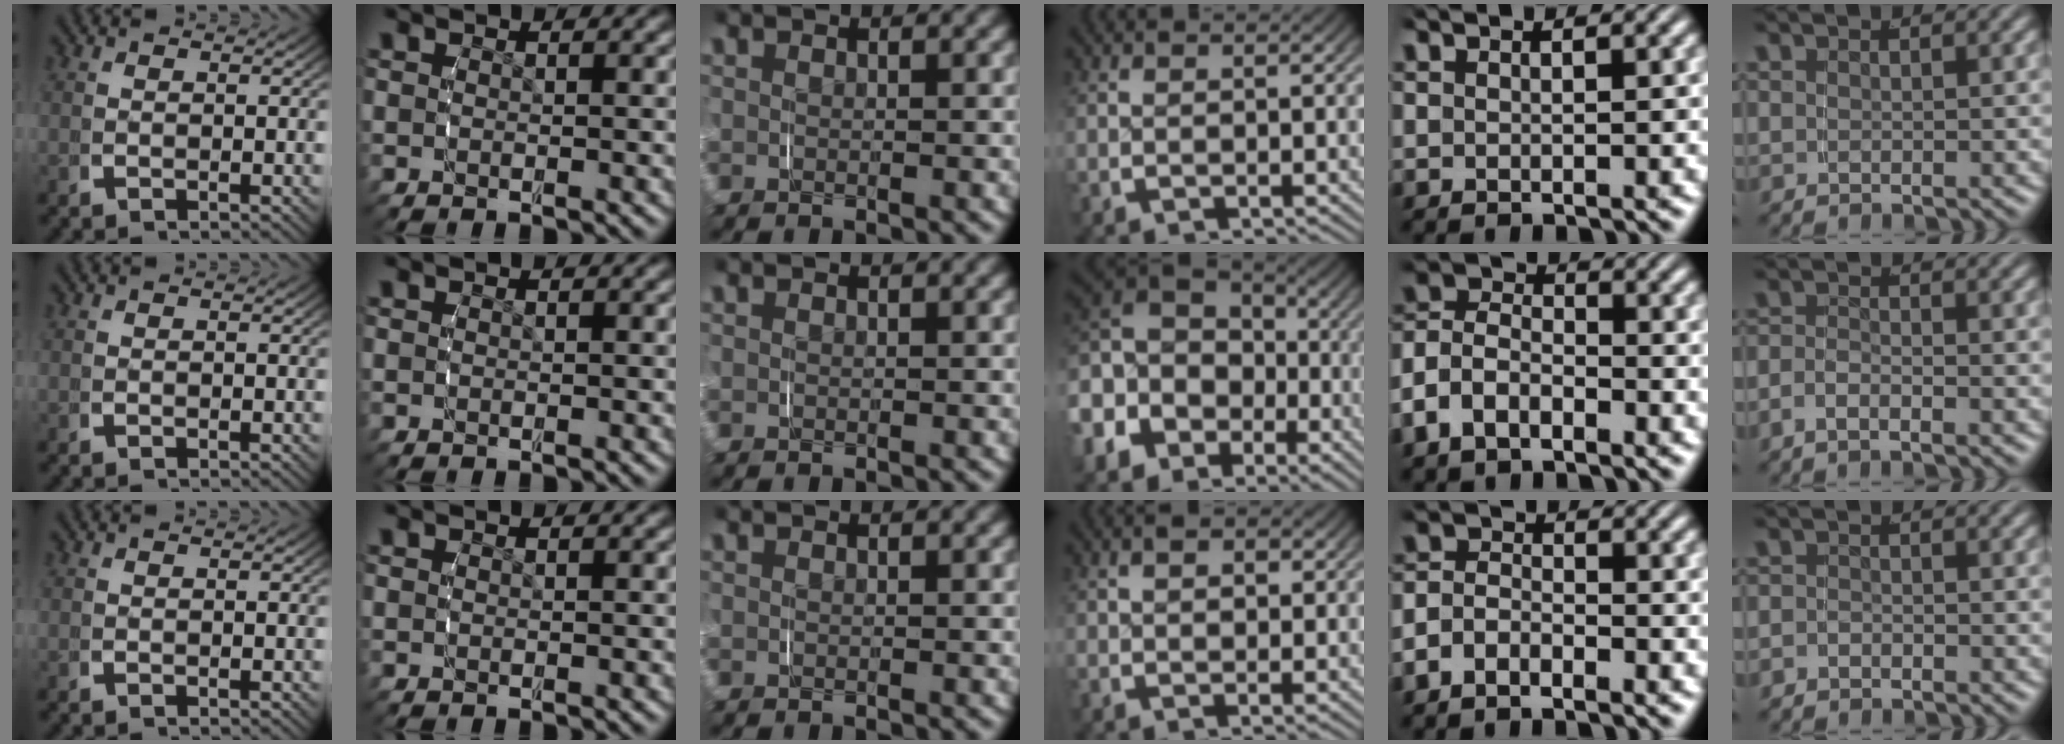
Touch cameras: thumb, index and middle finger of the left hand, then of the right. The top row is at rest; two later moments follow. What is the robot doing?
{"motion": "grasp_and_lifting", "object": "scarf"}